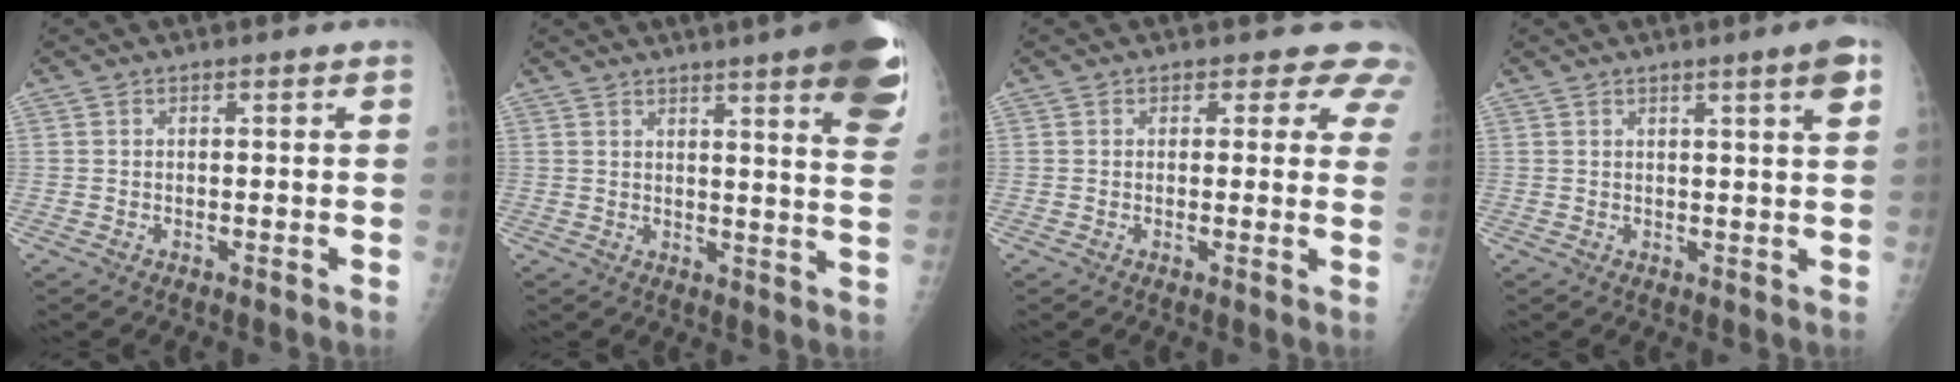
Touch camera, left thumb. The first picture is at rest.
{"total": 18.4, "force": [11.4, 2.3, 14.3], "torque": [-0.164, -0.043, 0.124]}
{"total": 5.7, "force": [4.7, 3.0, 1.0], "torque": [0.032, -0.020, 0.031]}
{"total": 4.4, "force": [2.4, -0.2, 3.8], "torque": [-0.050, -0.014, 0.033]}